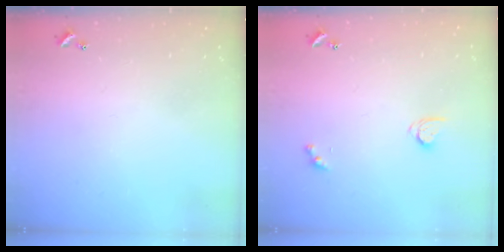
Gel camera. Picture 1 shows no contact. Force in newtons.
{"total": 2.1, "press": 2.1, "slide": 0.3}